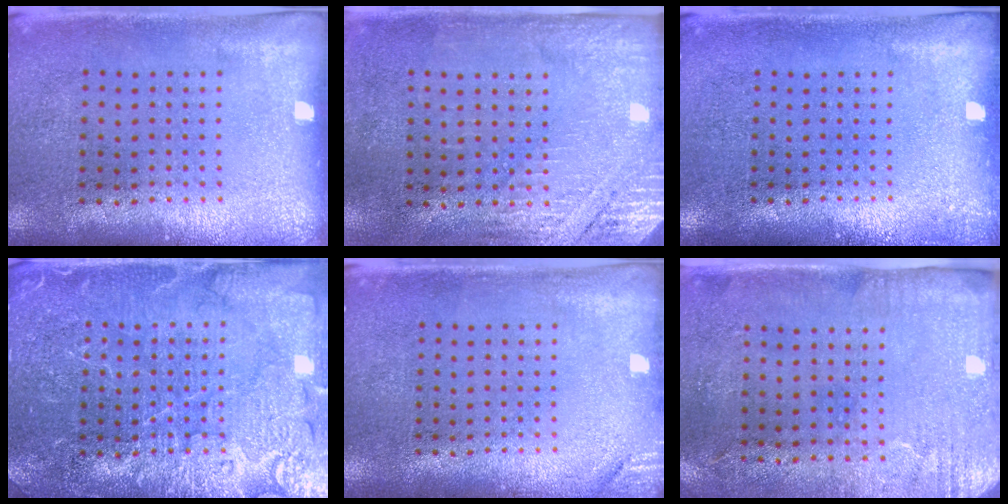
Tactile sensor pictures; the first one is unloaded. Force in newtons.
{"total": 2.7, "press": 2.4, "slide": 1.2}
{"total": 0.7, "press": 0.7, "slide": 0.2}
{"total": 4.1, "press": 4.1, "slide": 0.6}
{"total": 1.3, "press": 1.2, "slide": 0.3}
{"total": 3.0, "press": 2.4, "slide": 1.8}